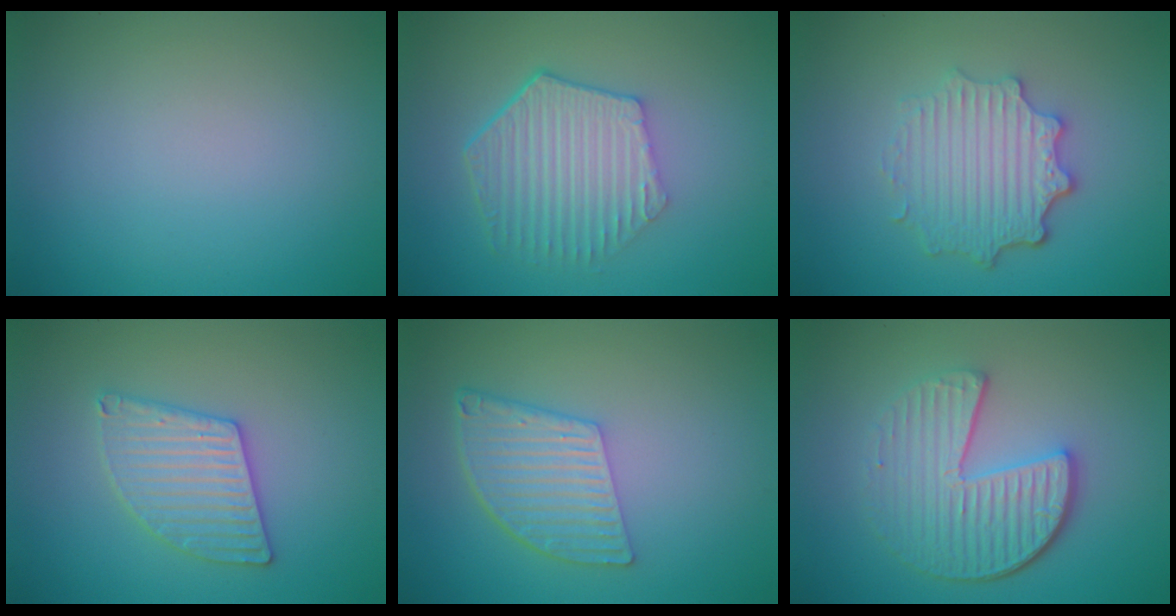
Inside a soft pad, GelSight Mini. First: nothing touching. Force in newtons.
{"total": 5.9, "press": 4.3, "slide": 4.0}
{"total": 4.7, "press": 3.7, "slide": 2.9}
{"total": 3.4, "press": 3.4, "slide": 0.4}
{"total": 5.2, "press": 3.9, "slide": 3.5}
{"total": 5.4, "press": 4.1, "slide": 3.6}